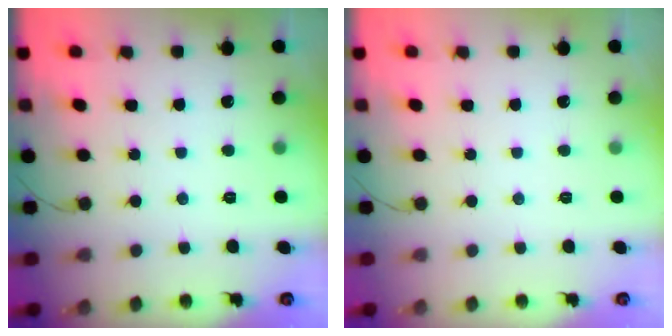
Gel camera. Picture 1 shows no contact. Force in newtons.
{"total": 0.0}